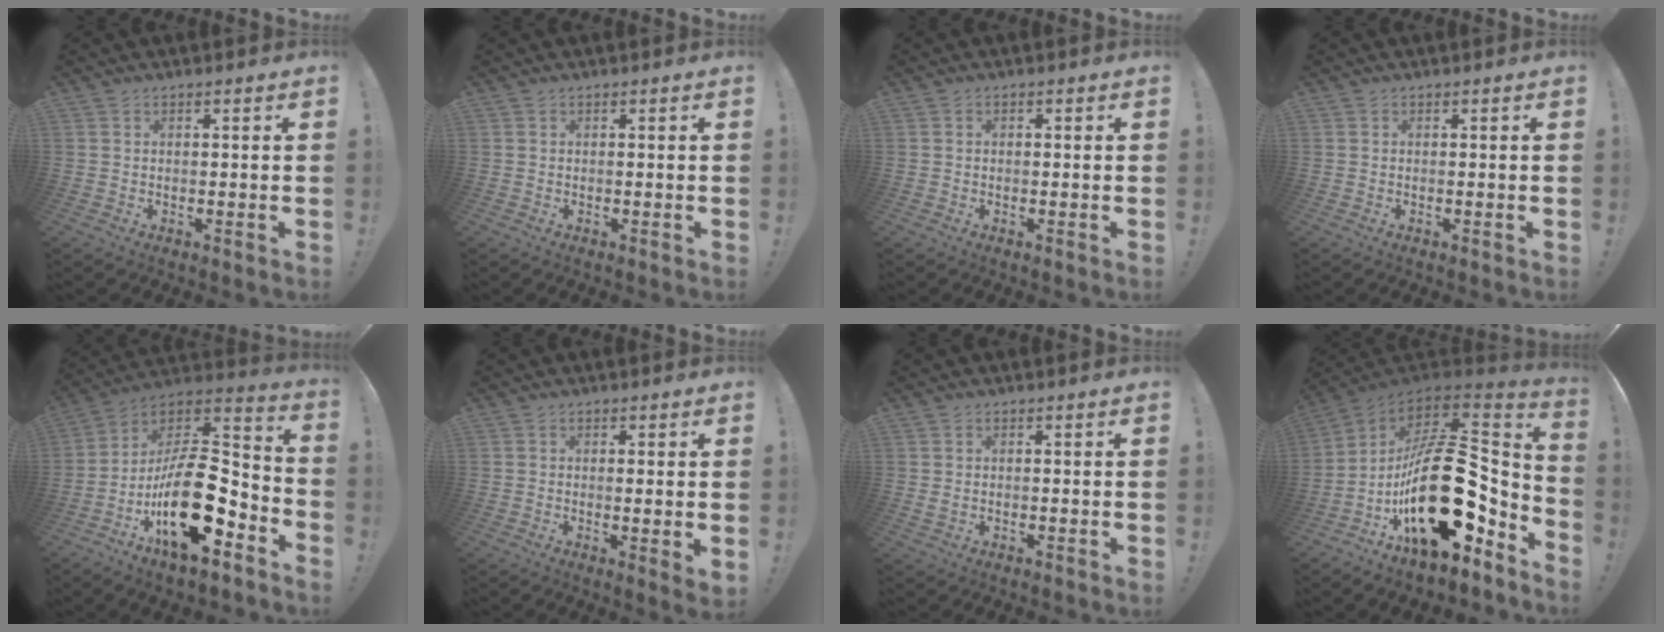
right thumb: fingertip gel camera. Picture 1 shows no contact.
{"total": 0.0}
{"total": 0.6, "force": [-0.3, 0.4, 0.3], "torque": [-0.012, 0.005, -0.004]}
{"total": 0.0}
{"total": 24.9, "force": [-7.6, 12.1, 20.4], "torque": [-0.350, 0.044, -0.113]}
{"total": 2.7, "force": [0.7, 0.0, 2.7], "torque": [-0.038, -0.008, 0.012]}
{"total": 0.9, "force": [0.4, 0.7, 0.4], "torque": [-0.007, 0.005, 0.006]}
{"total": 34.9, "force": [-4.7, 19.3, 28.7], "torque": [-0.492, 0.025, -0.049]}